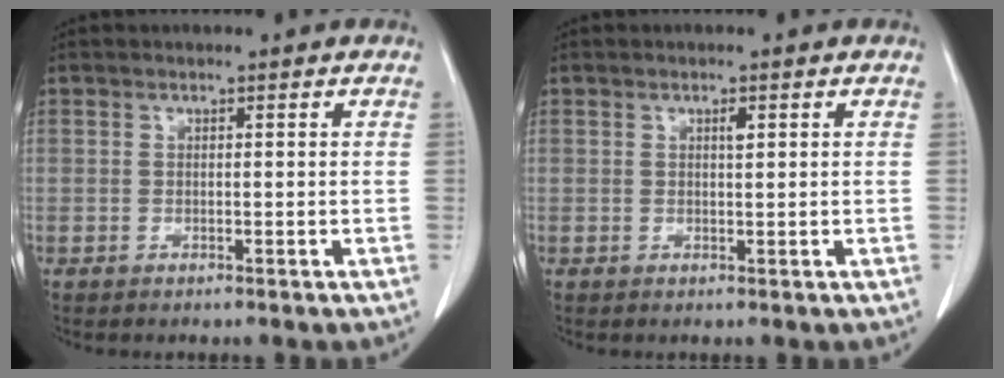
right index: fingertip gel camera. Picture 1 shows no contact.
{"total": 1.0, "force": [0.4, 0.2, 0.8], "torque": [-0.016, -0.001, 0.006]}